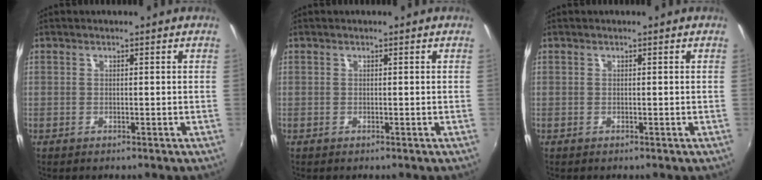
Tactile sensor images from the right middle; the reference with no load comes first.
{"total": 0.0}
{"total": 0.0}